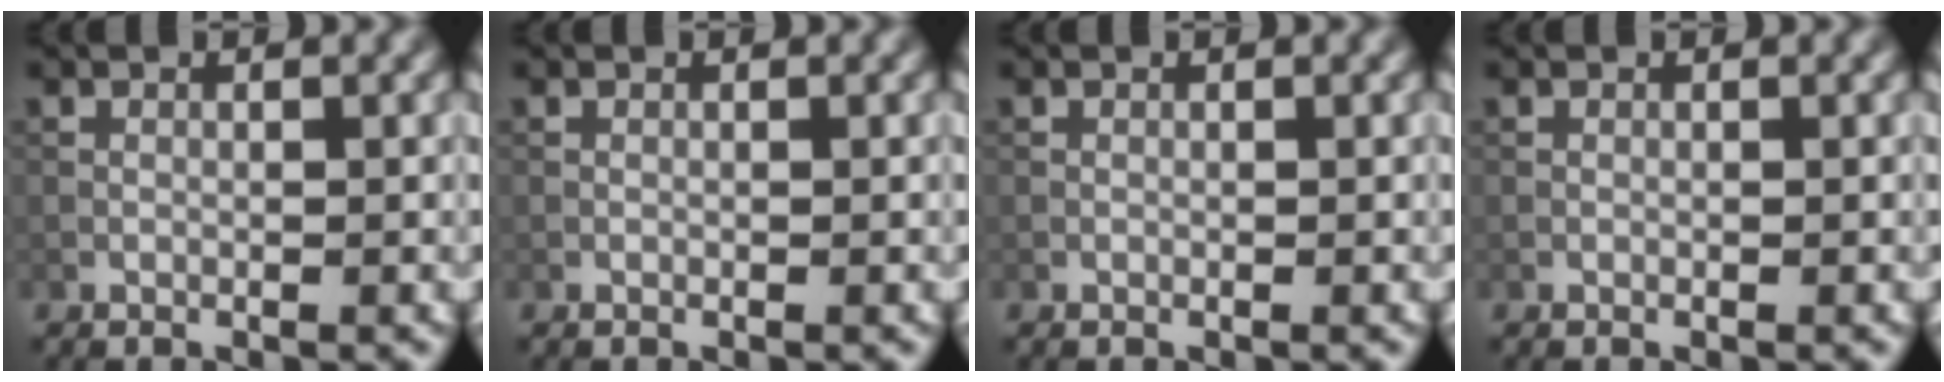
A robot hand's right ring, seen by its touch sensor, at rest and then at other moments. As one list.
[{"total": 0.0}, {"total": 0.0}, {"total": 0.0}]